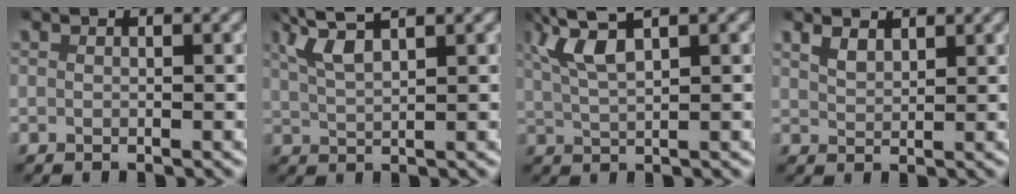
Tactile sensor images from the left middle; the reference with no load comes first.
{"total": 3.9, "force": [2.4, 1.2, 2.8], "torque": [-0.062, 0.003, 0.042]}
{"total": 4.8, "force": [2.2, 1.8, 3.9], "torque": [-0.088, 0.004, 0.040]}
{"total": 2.0, "force": [1.6, 1.0, 0.9], "torque": [-0.017, -0.003, 0.033]}